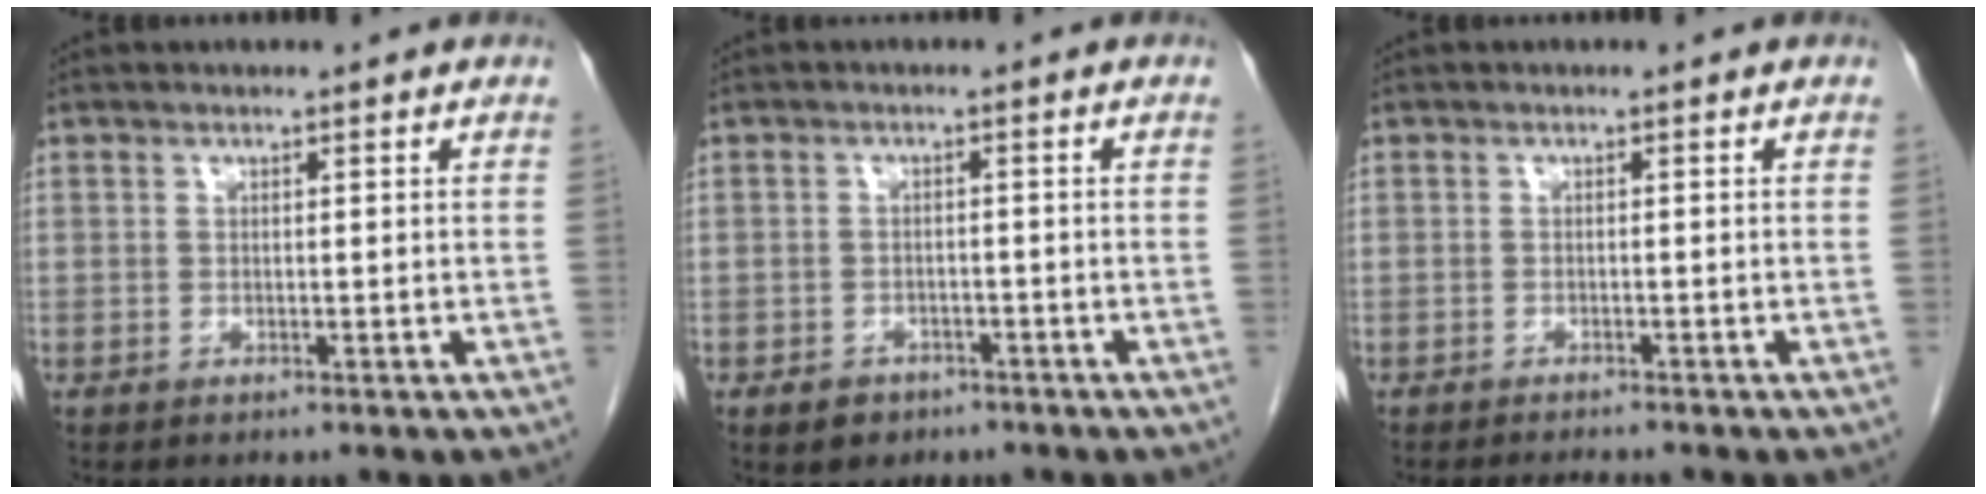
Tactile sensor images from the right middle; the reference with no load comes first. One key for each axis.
{"total": 3.3, "fx": -2.0, "fy": 2.4, "fz": 0.9, "tx": -0.014, "ty": 0.006, "tz": -0.022}
{"total": 1.9, "fx": -1.9, "fy": -0.2, "fz": 0.4, "tx": -0.008, "ty": -0.007, "tz": -0.027}